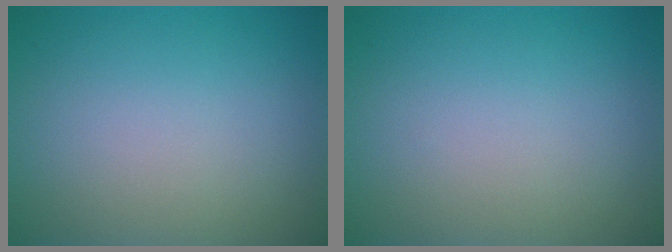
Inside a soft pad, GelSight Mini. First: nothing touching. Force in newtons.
{"total": 0.0}